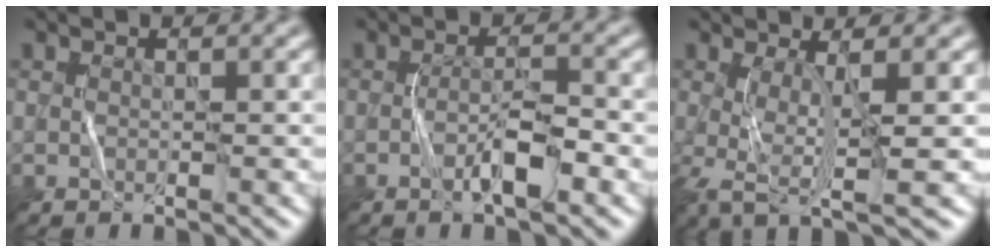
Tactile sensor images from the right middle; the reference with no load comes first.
{"total": 2.7, "force": [-1.7, 0.3, 2.1], "torque": [-0.039, 0.018, -0.029]}
{"total": 4.7, "force": [-1.3, 1.0, 4.4], "torque": [-0.080, 0.004, -0.024]}